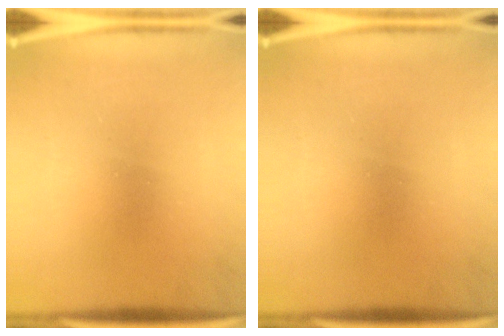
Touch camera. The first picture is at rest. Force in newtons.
{"total": 0.0}